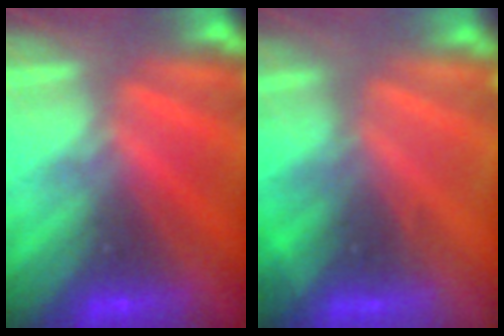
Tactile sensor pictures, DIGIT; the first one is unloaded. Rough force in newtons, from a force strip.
{"total": 4.9}